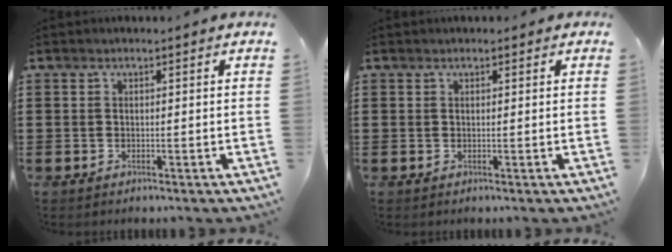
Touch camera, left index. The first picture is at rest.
{"total": 0.5, "force": [0.4, 0.4, 0.1], "torque": [-0.003, 0.003, 0.007]}